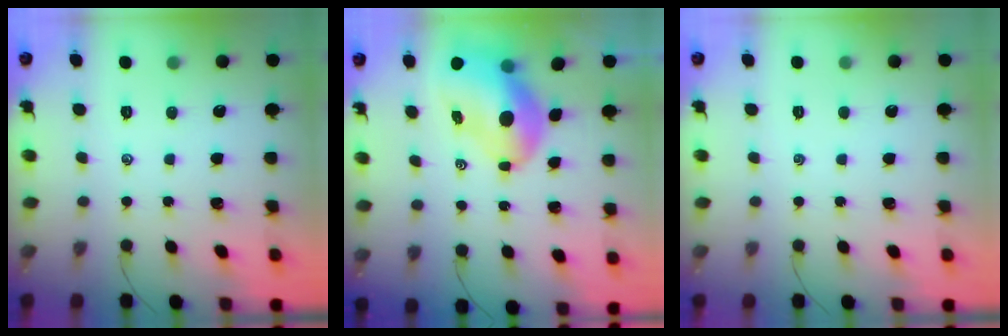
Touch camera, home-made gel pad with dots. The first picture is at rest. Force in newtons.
{"total": 10.7, "press": 10.3, "slide": 3.1}
{"total": 0.0}